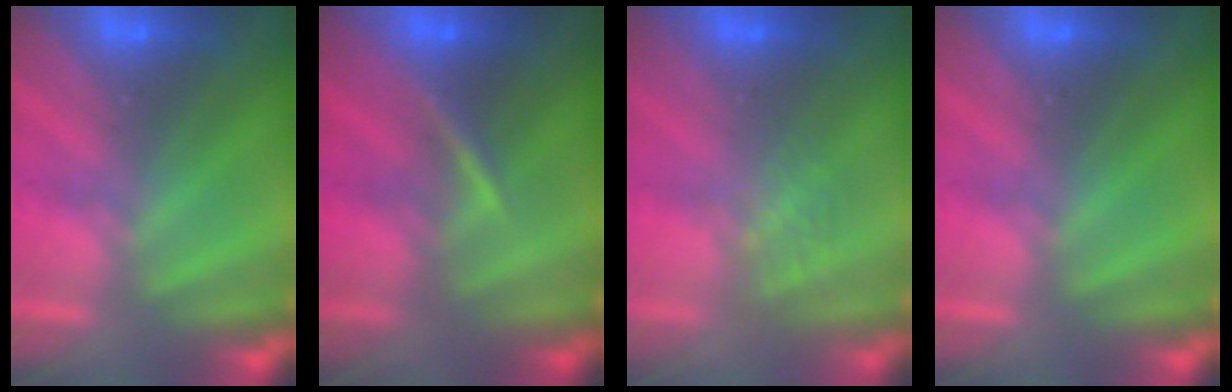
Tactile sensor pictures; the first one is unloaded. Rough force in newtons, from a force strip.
{"total": 3.2}
{"total": 1.0}
{"total": 0.0}